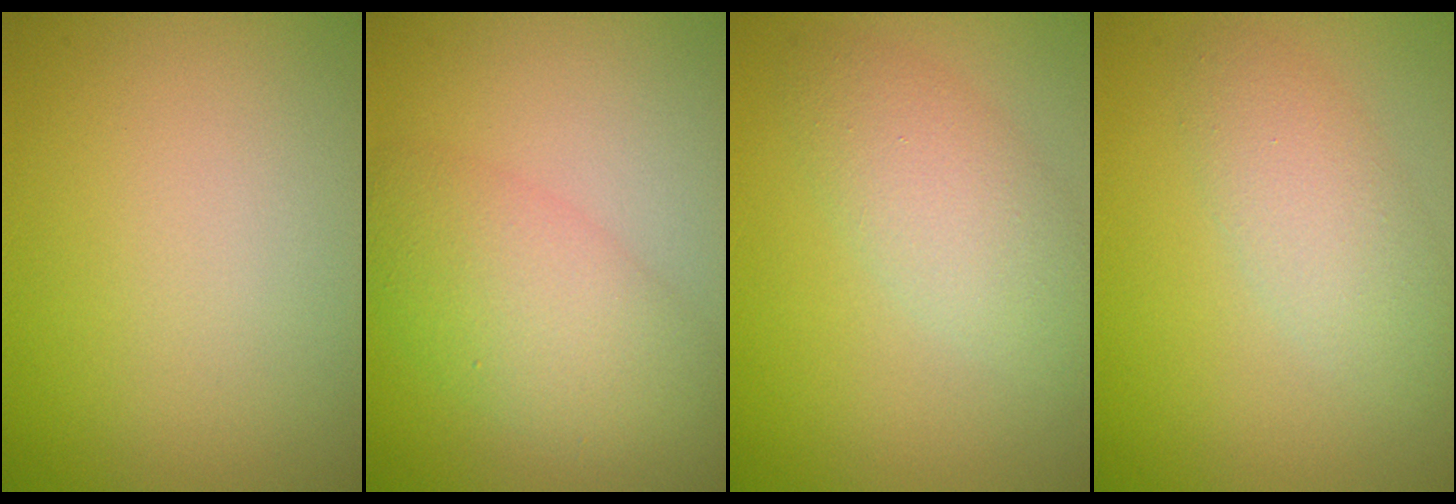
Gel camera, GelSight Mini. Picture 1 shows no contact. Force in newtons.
{"total": 5.3, "press": 5.3, "slide": 0.2}
{"total": 3.8, "press": 3.8, "slide": 0.3}
{"total": 3.3, "press": 3.3, "slide": 0.0}